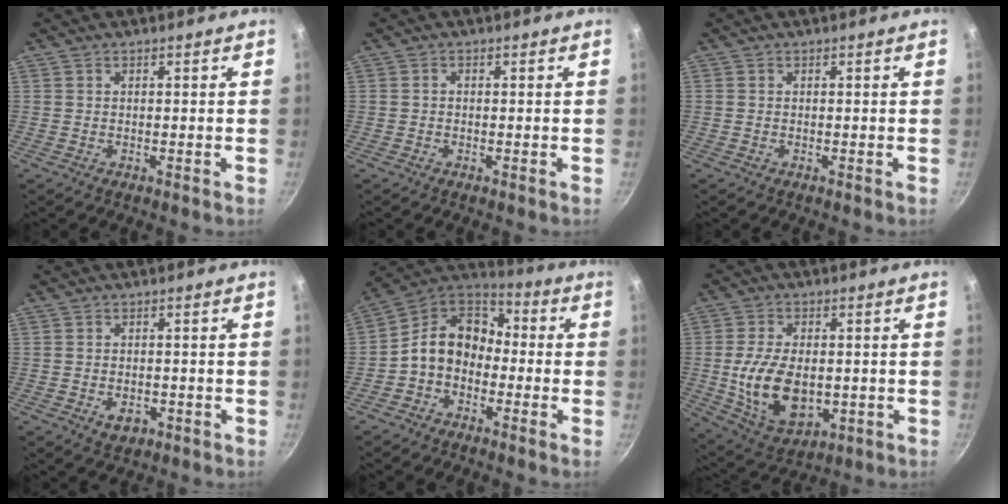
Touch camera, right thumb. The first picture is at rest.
{"total": 0.7, "force": [-0.1, 0.6, 0.4], "torque": [-0.008, 0.005, -0.002]}
{"total": 0.0}
{"total": 3.4, "force": [-1.3, 2.3, 2.2], "torque": [-0.029, 0.008, -0.012]}
{"total": 12.1, "force": [-2.3, 9.3, 7.4], "torque": [-0.097, 0.054, -0.067]}
{"total": 14.4, "force": [-1.1, 8.9, 11.3], "torque": [-0.193, -0.007, -0.003]}